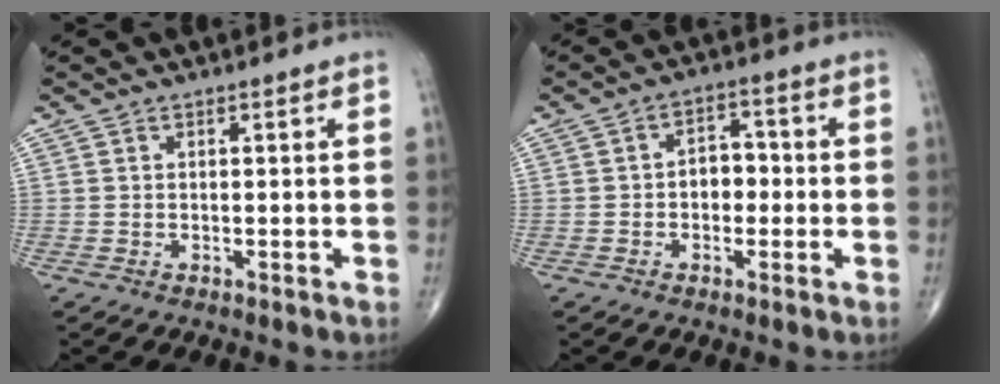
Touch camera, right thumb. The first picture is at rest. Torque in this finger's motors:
{"motor_torque": [0.12, -0.03, 0.44, -0.12, 0.00]}